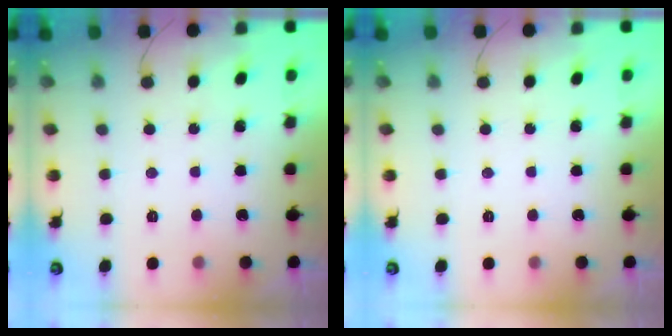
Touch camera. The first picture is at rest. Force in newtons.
{"total": 0.0}